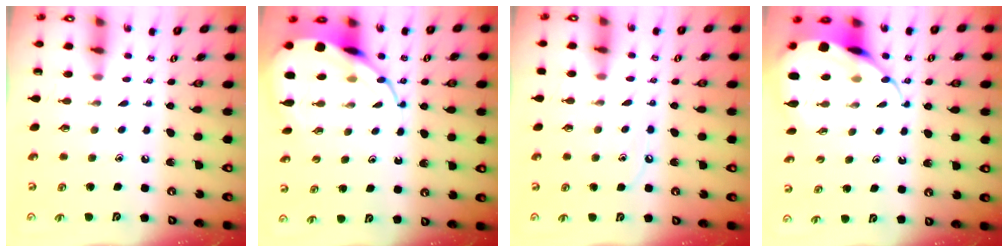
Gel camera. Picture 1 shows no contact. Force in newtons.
{"total": 11.8, "press": 11.7, "slide": 1.1}
{"total": 6.5, "press": 6.5, "slide": 0.8}
{"total": 10.0, "press": 10.0, "slide": 0.6}